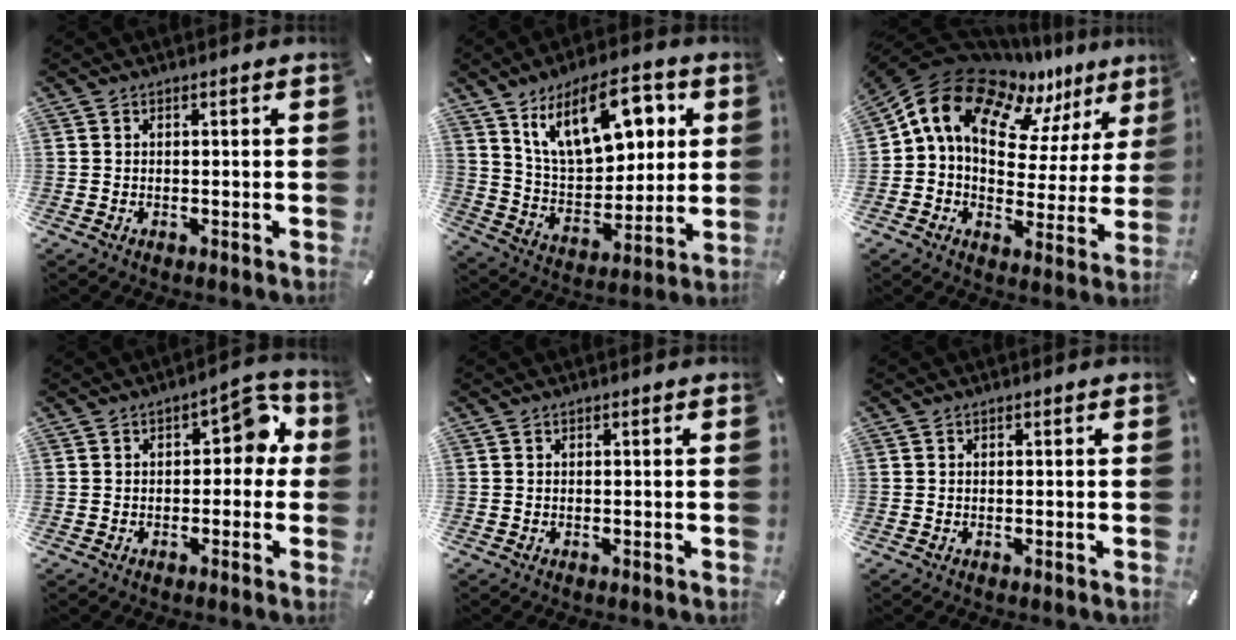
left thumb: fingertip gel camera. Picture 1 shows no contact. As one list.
[{"total": 18.6, "force": [9.6, 10.0, 12.4], "torque": [-0.213, -0.029, 0.167]}, {"total": 14.4, "force": [9.0, 9.6, 6.0], "torque": [-0.117, -0.069, 0.161]}, {"total": 7.5, "force": [1.1, 4.4, 5.9], "torque": [-0.069, 0.001, 0.007]}, {"total": 0.0}, {"total": 0.0}]